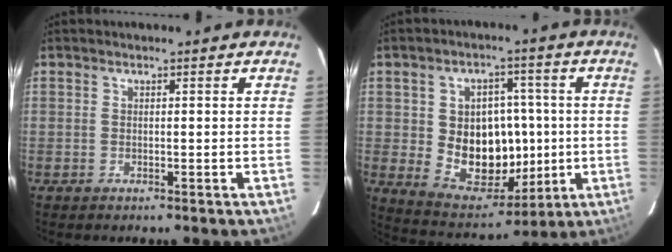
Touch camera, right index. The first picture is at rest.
{"total": 14.3, "force": [-0.6, 11.3, 8.7], "torque": [-0.168, 0.008, 0.017]}